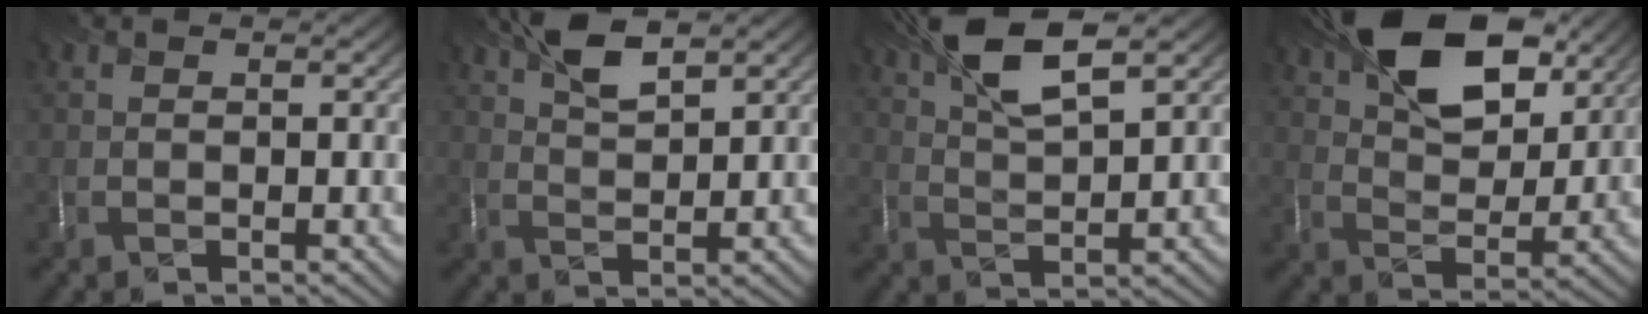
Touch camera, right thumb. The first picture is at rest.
{"total": 5.4, "force": [3.8, 1.4, 3.6], "torque": [-0.076, 0.010, 0.078]}
{"total": 8.8, "force": [5.4, 2.3, 6.6], "torque": [-0.133, 0.014, 0.106]}
{"total": 13.8, "force": [8.0, 6.9, 8.9], "torque": [-0.151, 0.010, 0.133]}